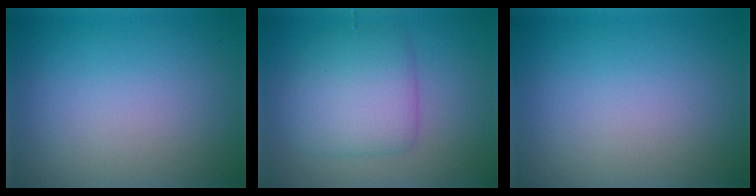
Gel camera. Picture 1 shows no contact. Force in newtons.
{"total": 4.6, "press": 4.6, "slide": 0.1}
{"total": 0.0}